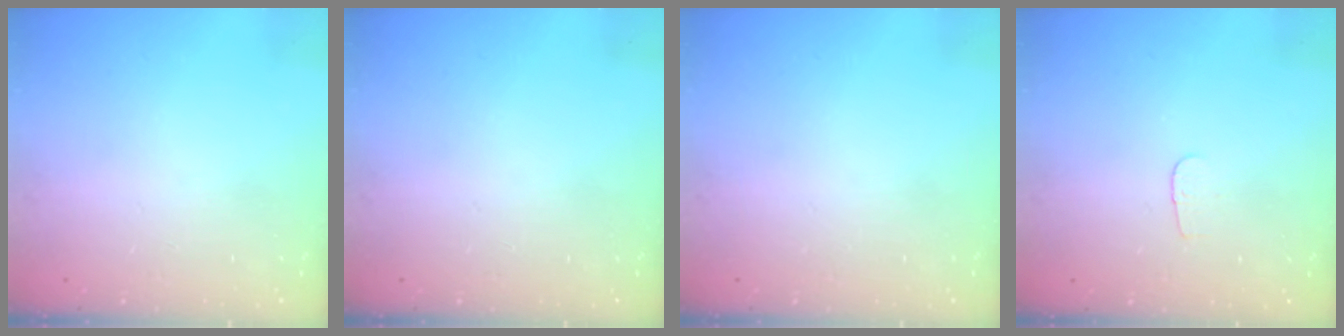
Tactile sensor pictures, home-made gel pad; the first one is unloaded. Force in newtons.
{"total": 0.0}
{"total": 0.0}
{"total": 2.9, "press": 2.8, "slide": 0.3}